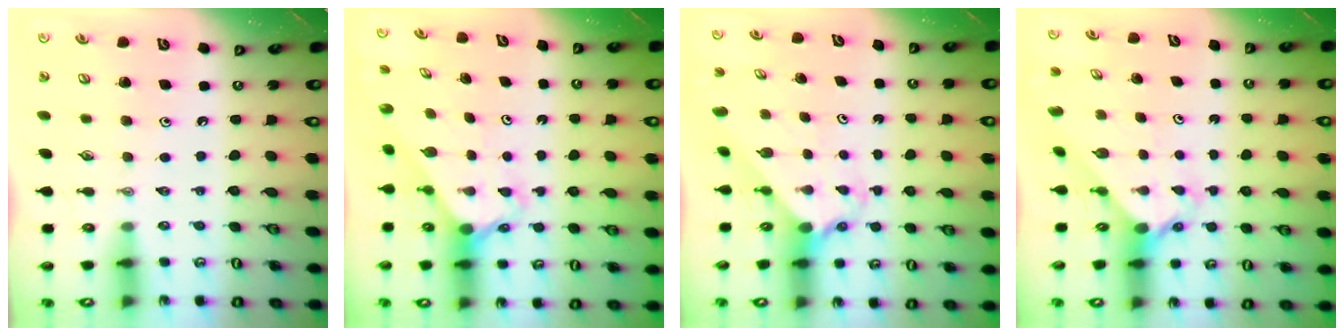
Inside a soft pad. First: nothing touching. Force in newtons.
{"total": 2.3, "press": 2.3, "slide": 0.2}
{"total": 2.4, "press": 2.4, "slide": 0.2}
{"total": 2.3, "press": 2.3, "slide": 0.2}